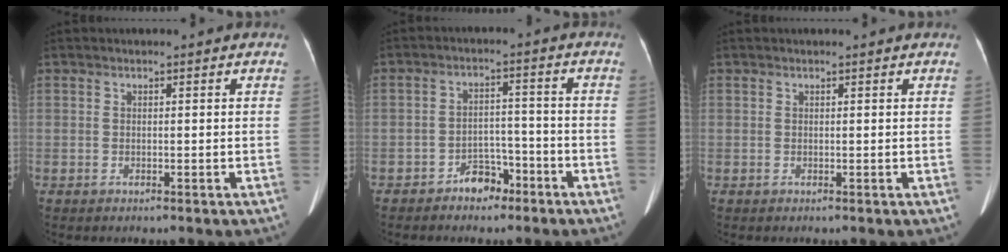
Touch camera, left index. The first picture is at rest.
{"total": 4.6, "force": [-3.4, 2.5, 1.8], "torque": [-0.028, 0.010, -0.053]}
{"total": 1.0, "force": [0.9, 0.0, 0.3], "torque": [-0.006, 0.011, 0.013]}